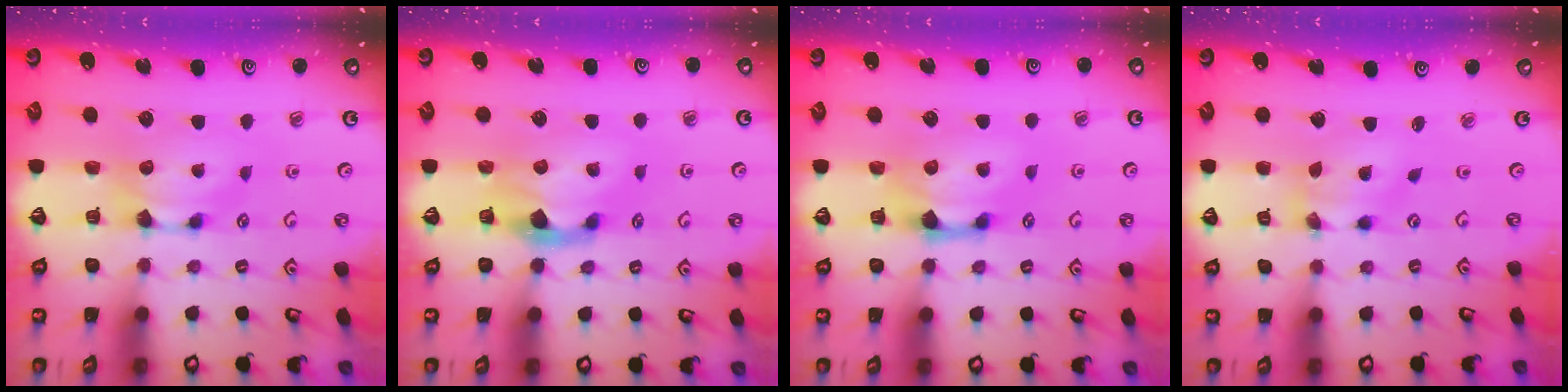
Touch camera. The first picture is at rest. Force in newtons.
{"total": 2.3, "press": 1.9, "slide": 1.3}
{"total": 1.5, "press": 0.8, "slide": 1.3}
{"total": 2.4, "press": 1.6, "slide": 1.7}